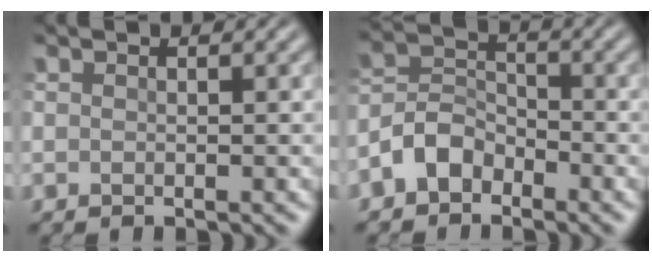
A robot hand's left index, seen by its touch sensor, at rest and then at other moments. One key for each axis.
{"total": 3.3, "fx": -2.2, "fy": 2.1, "fz": 1.2, "tx": -0.025, "ty": 0.014, "tz": -0.056}